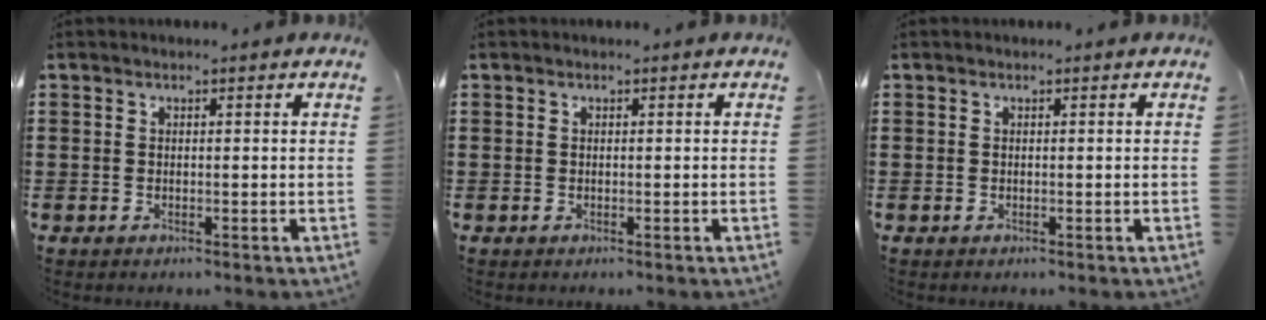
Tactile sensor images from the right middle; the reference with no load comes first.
{"total": 0.0}
{"total": 0.0}